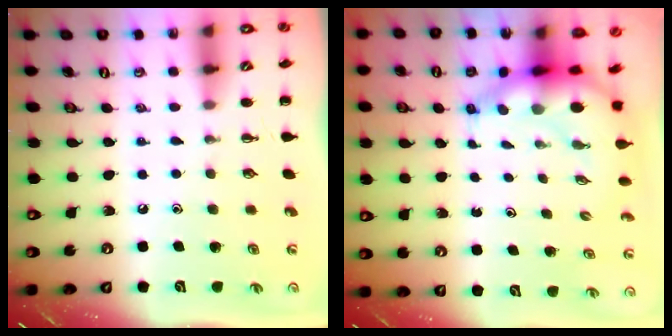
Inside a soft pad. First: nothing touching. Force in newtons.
{"total": 7.7, "press": 7.3, "slide": 2.5}